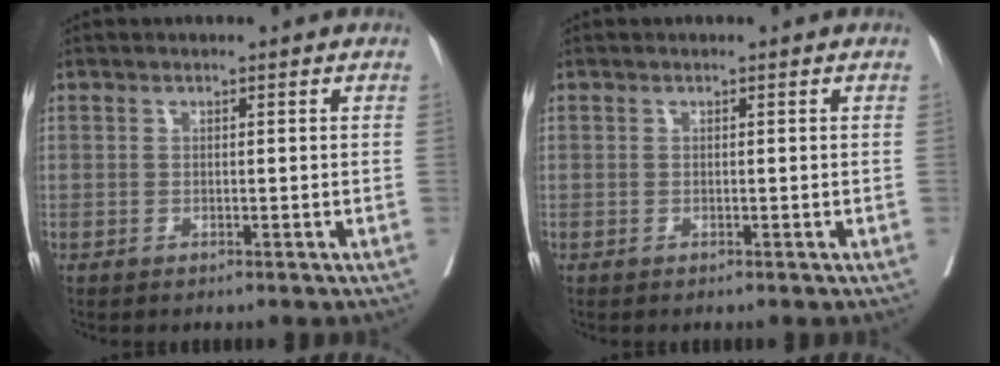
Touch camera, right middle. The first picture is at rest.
{"total": 0.0}